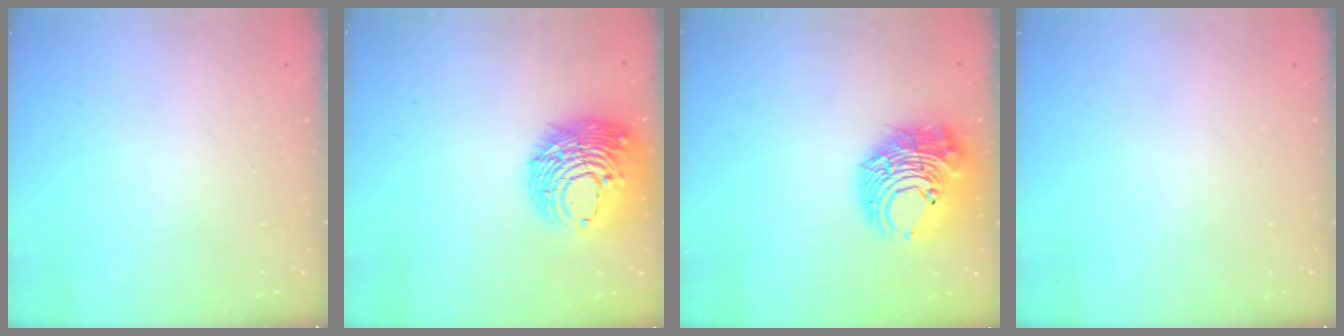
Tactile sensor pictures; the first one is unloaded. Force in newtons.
{"total": 14.8, "press": 14.7, "slide": 1.6}
{"total": 14.5, "press": 14.4, "slide": 1.9}
{"total": 0.0}